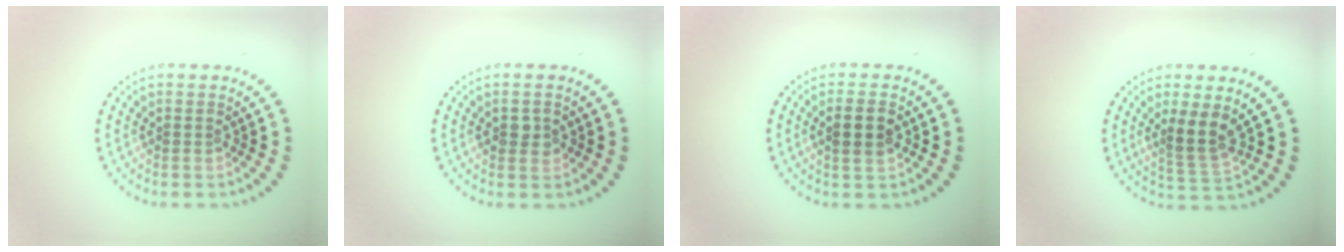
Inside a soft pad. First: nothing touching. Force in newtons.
{"total": 1.5, "press": 1.5, "slide": 0.1}
{"total": 2.5, "press": 2.5, "slide": 0.6}
{"total": 2.9, "press": 2.3, "slide": 1.8}